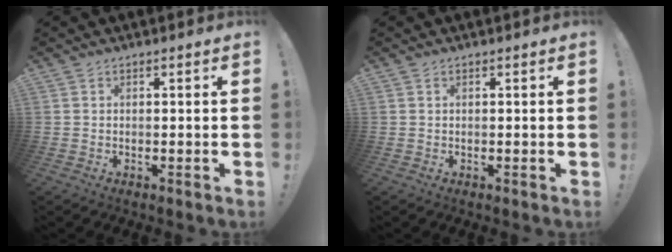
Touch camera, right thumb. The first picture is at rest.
{"total": 0.0}